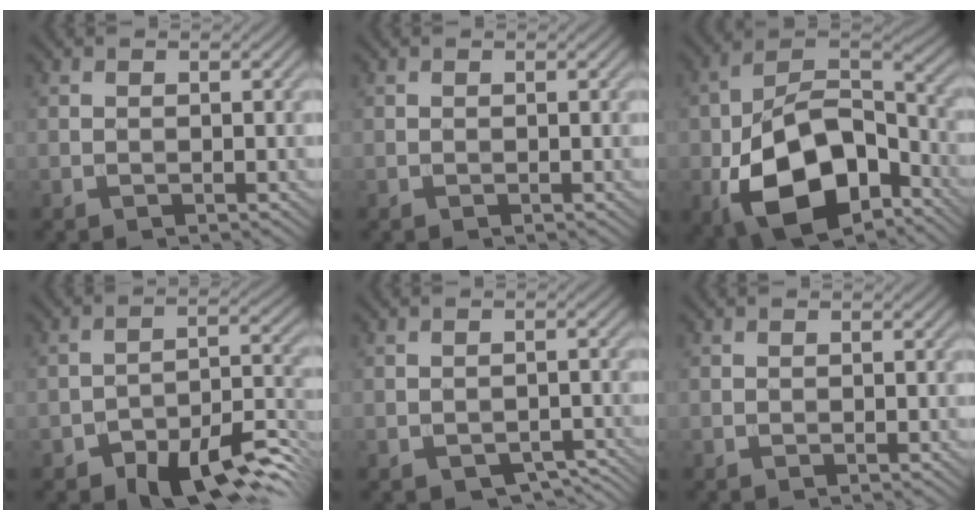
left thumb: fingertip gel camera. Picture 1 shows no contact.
{"total": 0.0}
{"total": 16.2, "force": [-7.0, 9.6, 11.0], "torque": [-0.202, -0.037, -0.129]}
{"total": 11.6, "force": [-7.8, 5.1, 7.0], "torque": [-0.095, -0.012, -0.120]}
{"total": 3.8, "force": [-2.5, 2.0, 2.0], "torque": [-0.030, -0.008, -0.030]}
{"total": 0.0}